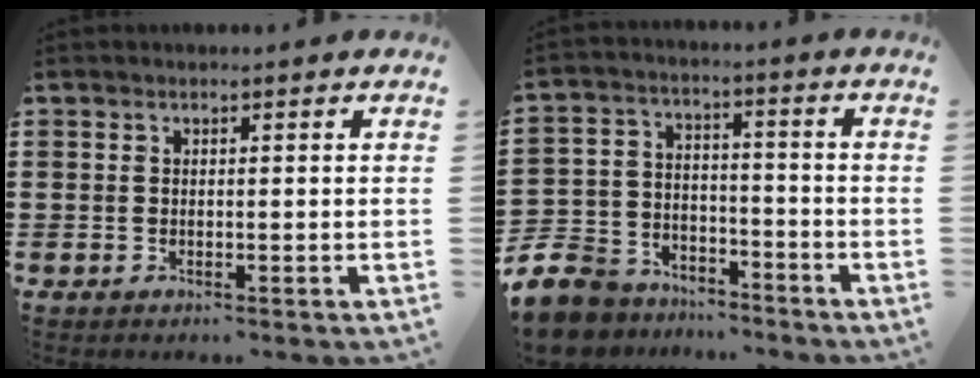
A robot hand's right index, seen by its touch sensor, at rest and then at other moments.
{"total": 8.7, "force": [-8.0, 3.1, 1.2], "torque": [-0.056, 0.016, -0.163]}